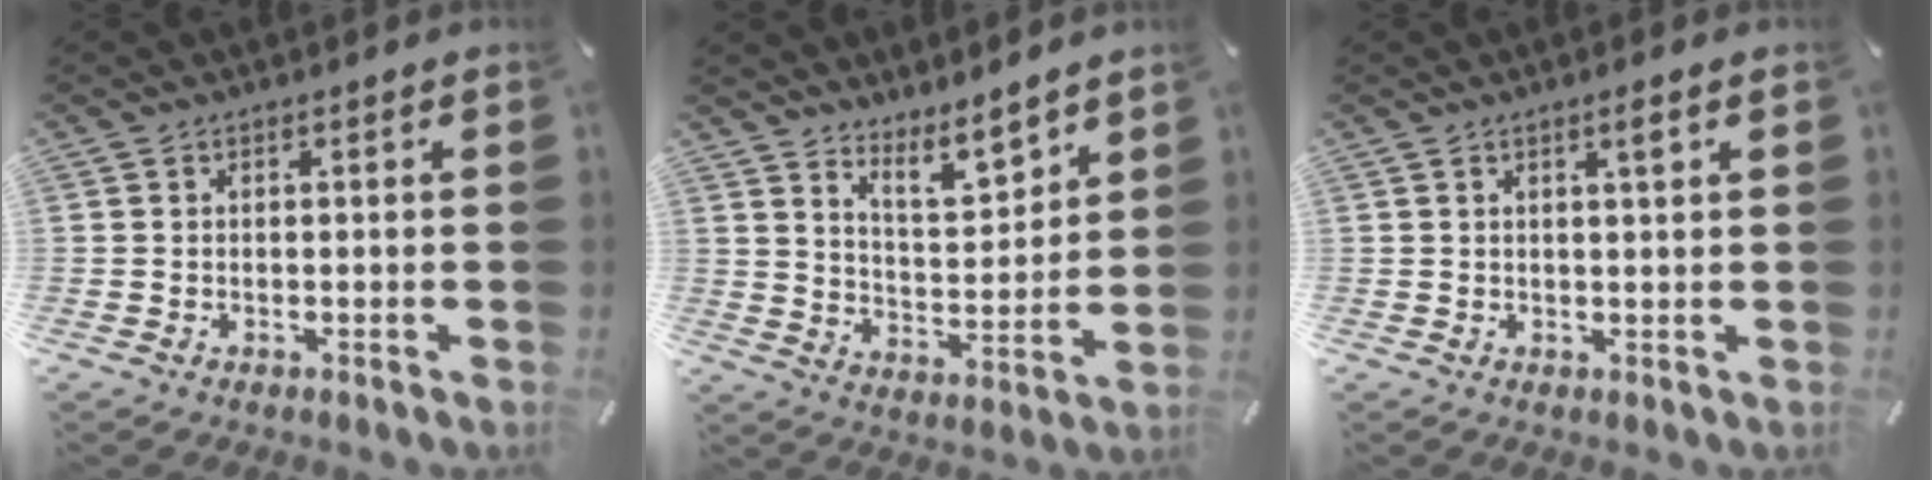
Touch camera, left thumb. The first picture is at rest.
{"total": 8.6, "force": [7.9, 2.6, 2.2], "torque": [-0.025, -0.070, 0.144]}
{"total": 2.5, "force": [1.3, 0.1, 2.2], "torque": [-0.045, 0.001, 0.020]}